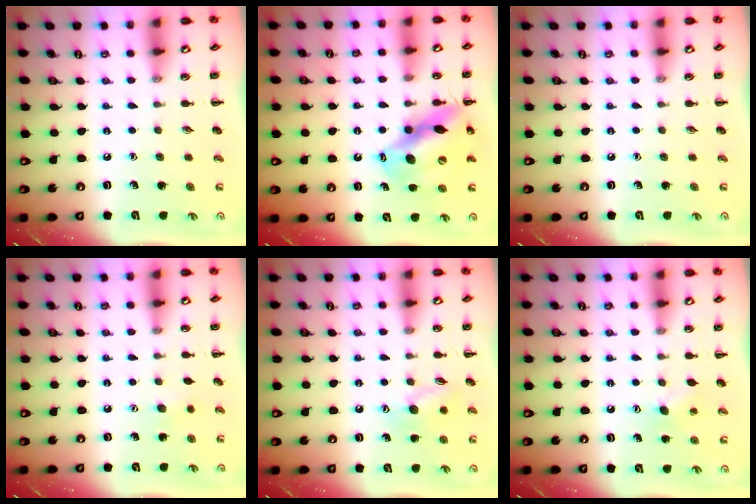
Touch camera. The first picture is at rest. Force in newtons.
{"total": 14.2, "press": 13.7, "slide": 4.0}
{"total": 0.0}
{"total": 2.8, "press": 2.8, "slide": 0.7}
{"total": 9.1, "press": 9.1, "slide": 0.6}
{"total": 5.0, "press": 4.8, "slide": 1.4}